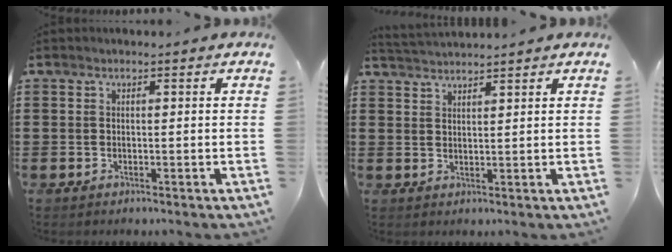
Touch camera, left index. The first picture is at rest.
{"total": 2.0, "force": [1.9, -0.3, -0.2], "torque": [-0.003, -0.002, 0.038]}